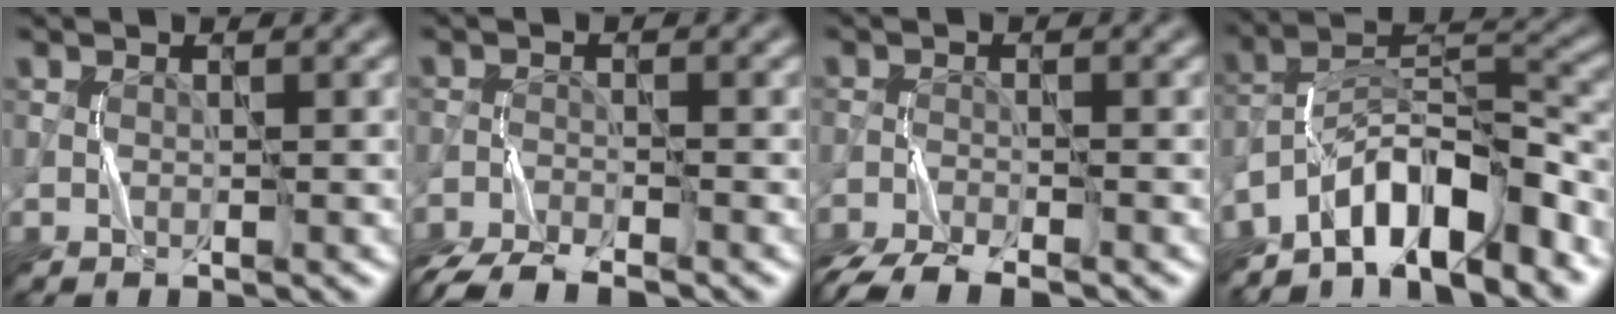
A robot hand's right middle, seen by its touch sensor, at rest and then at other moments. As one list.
[{"total": 6.5, "force": [-5.9, 1.3, 2.3], "torque": [-0.046, -0.027, -0.106]}, {"total": 5.9, "force": [-5.2, 1.3, 2.4], "torque": [-0.046, -0.028, -0.097]}, {"total": 9.4, "force": [-6.7, 3.1, 5.8], "torque": [-0.084, 0.012, -0.126]}]